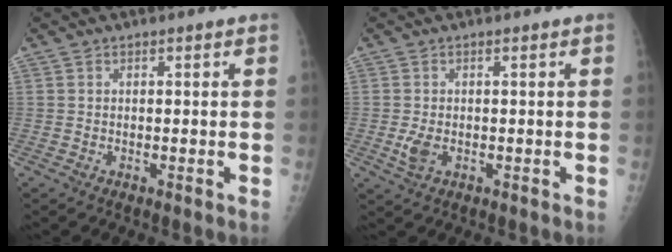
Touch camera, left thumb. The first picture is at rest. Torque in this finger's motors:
{"motor_torque": [0.47, 0.35, 0.35, 0.18, 0.01]}